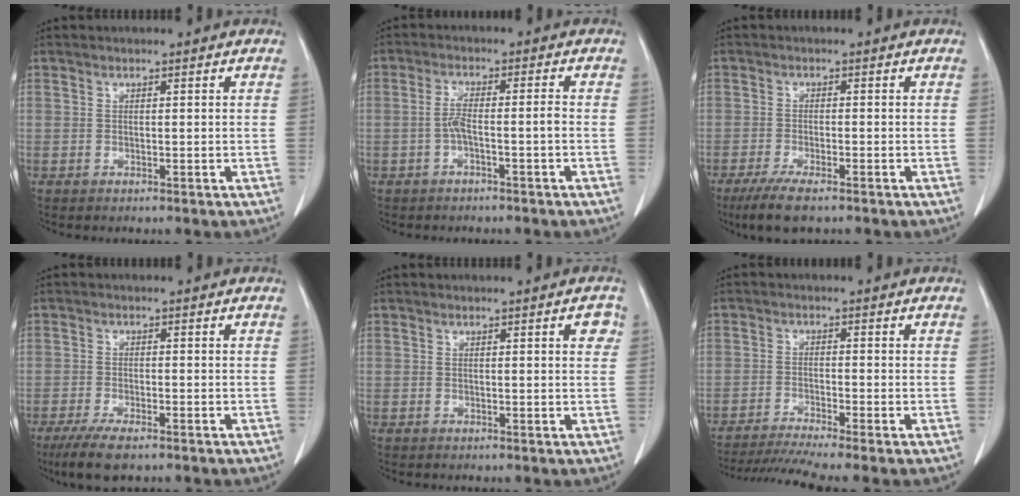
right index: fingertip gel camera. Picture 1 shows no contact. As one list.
[{"total": 3.6, "force": [-1.2, 0.2, 3.4], "torque": [-0.065, 0.011, -0.023]}, {"total": 5.8, "force": [-4.0, 1.1, 4.0], "torque": [-0.075, -0.015, -0.067]}, {"total": 5.3, "force": [-3.7, 1.3, 3.6], "torque": [-0.070, -0.012, -0.063]}, {"total": 2.0, "force": [0.8, 0.4, 1.8], "torque": [-0.016, 0.001, 0.007]}, {"total": 7.4, "force": [-6.3, -1.4, 3.7], "torque": [-0.060, -0.018, -0.108]}]